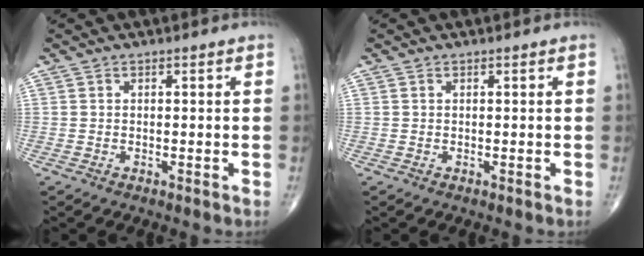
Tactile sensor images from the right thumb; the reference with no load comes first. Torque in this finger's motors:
{"motor_torque": [0.25, 0.14, -0.14, -0.04, -0.01]}